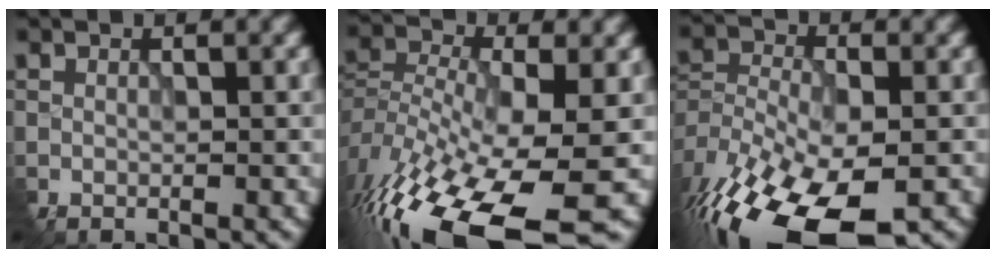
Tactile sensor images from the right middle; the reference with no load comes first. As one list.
[{"total": 16.1, "force": [-10.0, 5.6, 11.2], "torque": [-0.250, -0.024, -0.159]}, {"total": 15.5, "force": [-10.5, 7.0, 9.0], "torque": [-0.192, -0.038, -0.154]}]